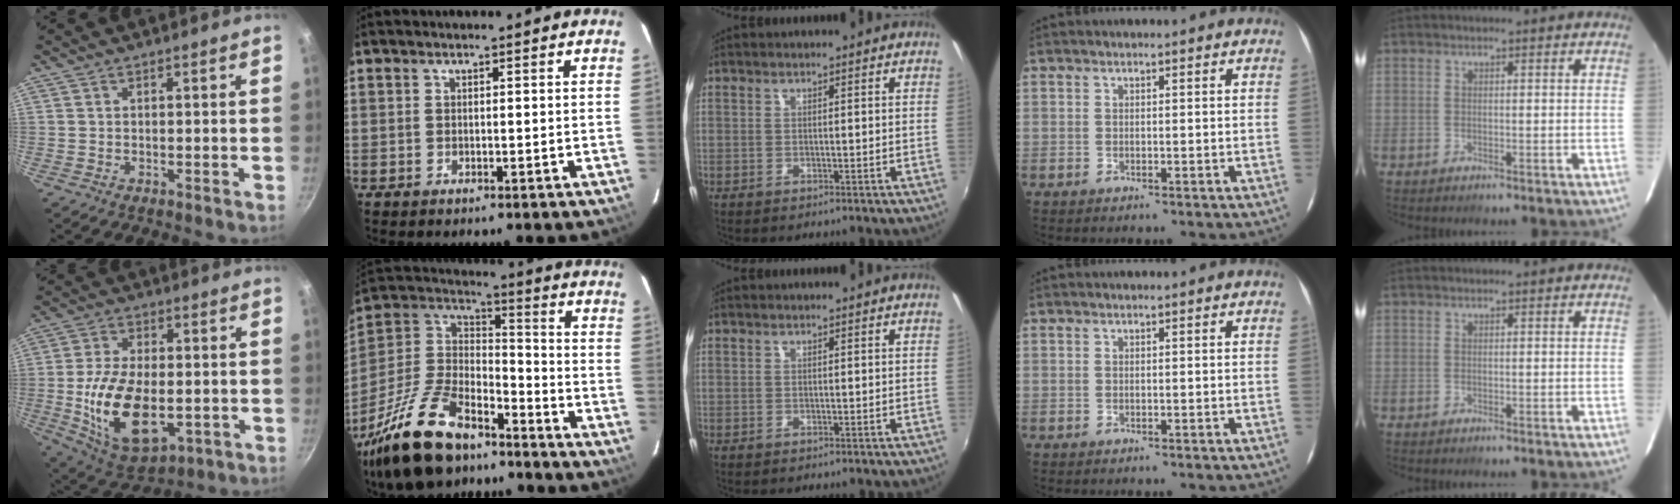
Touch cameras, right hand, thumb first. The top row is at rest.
{"thumb": {"total": 18.3, "force": [-3.1, 10.3, 14.8], "torque": [-0.259, 0.002, -0.040]}, "index": {"total": 24.4, "force": [-17.3, 10.6, 13.5], "torque": [-0.290, 0.001, -0.298]}}